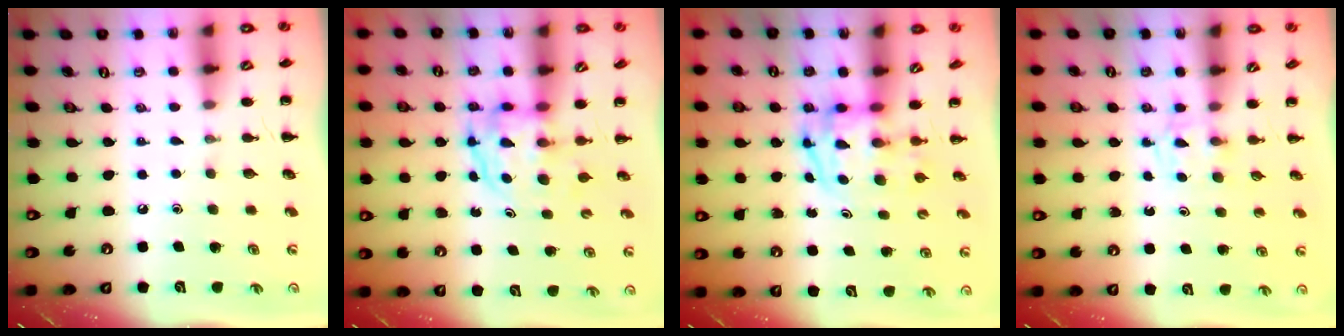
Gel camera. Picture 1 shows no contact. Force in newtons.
{"total": 3.8, "press": 3.8, "slide": 0.3}
{"total": 3.7, "press": 3.7, "slide": 0.6}
{"total": 2.4, "press": 2.1, "slide": 1.1}